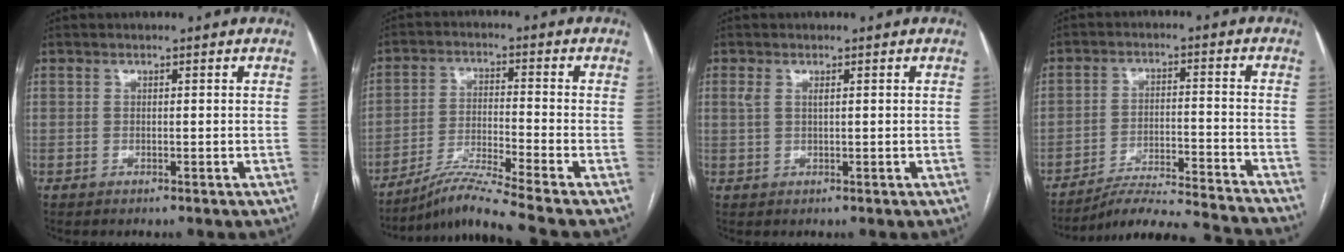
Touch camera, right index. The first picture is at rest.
{"total": 9.2, "force": [-7.7, -2.8, 4.1], "torque": [-0.076, -0.022, -0.141]}
{"total": 1.6, "force": [0.6, 0.5, 1.4], "torque": [-0.039, 0.016, 0.017]}
{"total": 16.9, "force": [-16.3, -1.3, 4.4], "torque": [-0.062, -0.016, -0.237]}